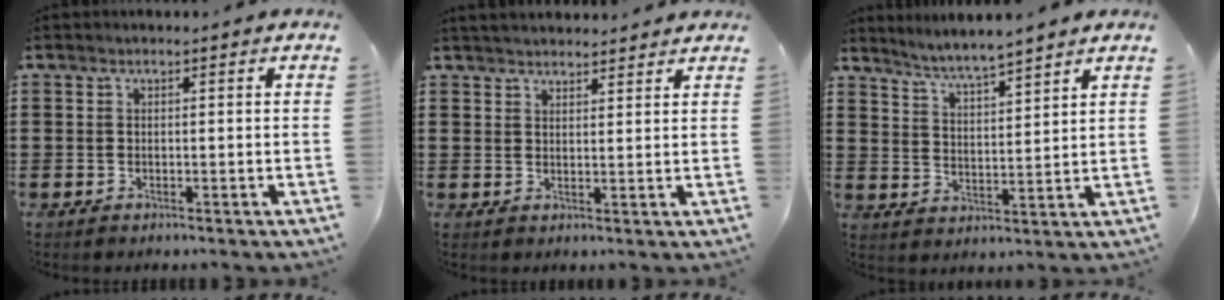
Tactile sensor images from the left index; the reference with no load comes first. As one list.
[{"total": 2.5, "force": [2.5, 0.3, 0.1], "torque": [-0.008, -0.001, 0.048]}, {"total": 4.4, "force": [4.2, -0.7, 1.0], "torque": [-0.038, -0.026, 0.071]}]